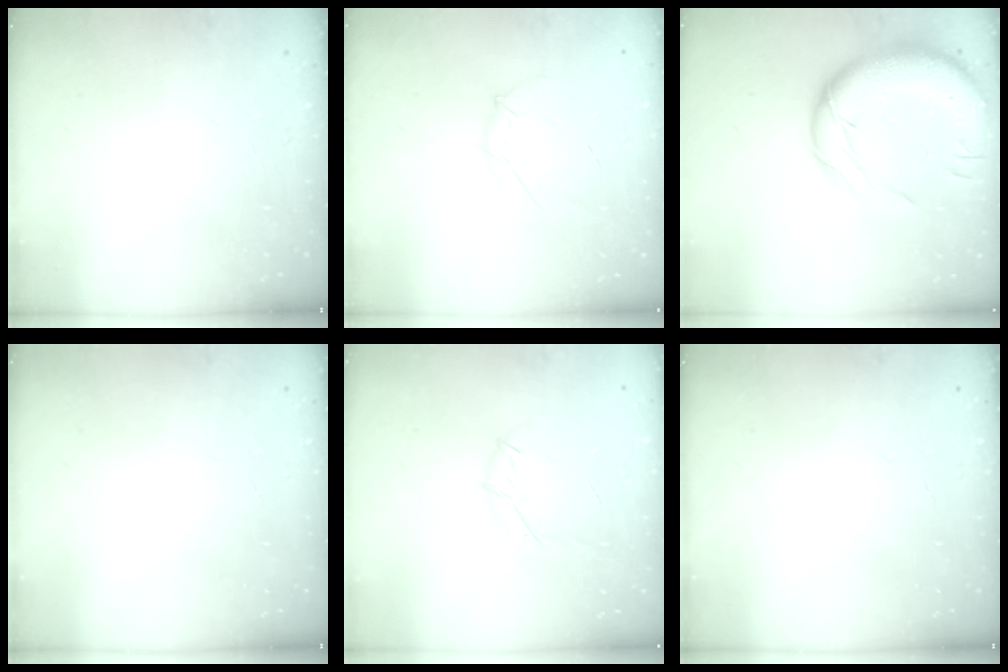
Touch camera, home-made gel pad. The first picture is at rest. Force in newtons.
{"total": 3.4, "press": 3.3, "slide": 0.9}
{"total": 17.0, "press": 16.5, "slide": 4.1}
{"total": 0.0}
{"total": 5.6, "press": 5.5, "slide": 0.6}
{"total": 0.0}